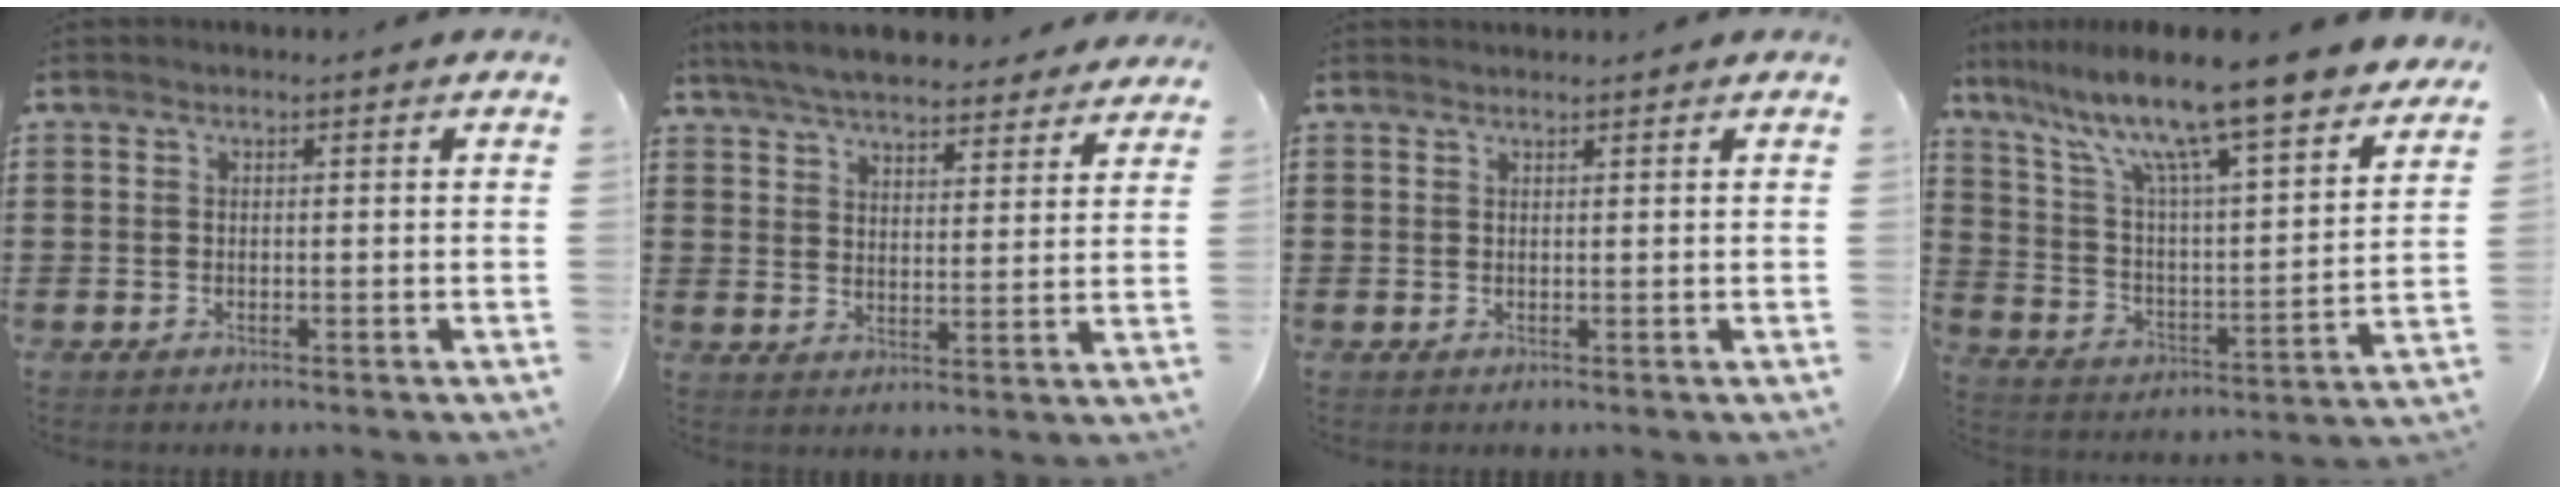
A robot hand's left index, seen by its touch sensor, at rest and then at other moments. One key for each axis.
{"total": 6.1, "fx": 5.9, "fy": 0.5, "fz": 1.6, "tx": -0.055, "ty": -0.024, "tz": 0.106}
{"total": 0.8, "fx": 0.8, "fy": -0.1, "fz": 0.1, "tx": -0.003, "ty": -0.002, "tz": 0.018}
{"total": 12.1, "fx": 10.1, "fy": 0.3, "fz": 6.6, "tx": -0.157, "ty": -0.075, "tz": 0.164}